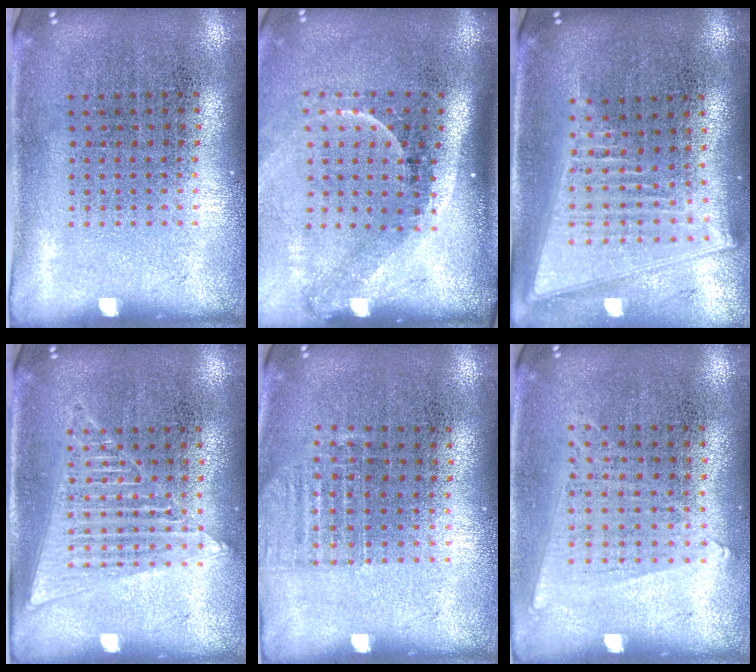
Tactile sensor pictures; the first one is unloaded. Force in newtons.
{"total": 2.2, "press": 1.4, "slide": 1.6}
{"total": 2.1, "press": 1.7, "slide": 1.1}
{"total": 1.4, "press": 1.4, "slide": 0.3}
{"total": 0.9, "press": 0.8, "slide": 0.3}
{"total": 0.7, "press": 0.6, "slide": 0.4}